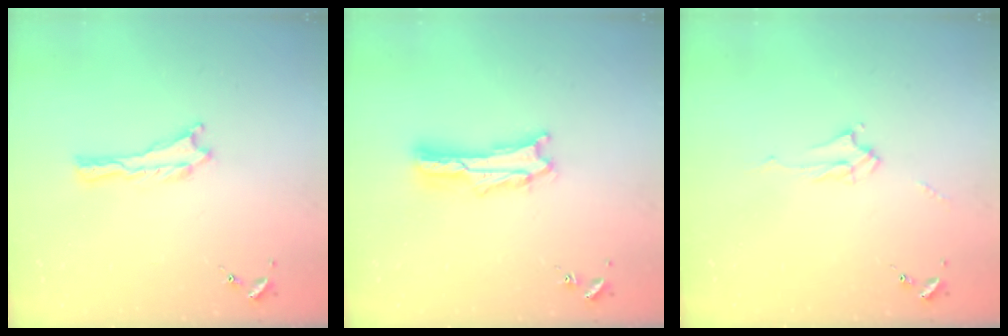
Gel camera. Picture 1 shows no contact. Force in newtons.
{"total": 3.0, "press": 2.9, "slide": 0.3}
{"total": 2.2, "press": 2.2, "slide": 0.1}